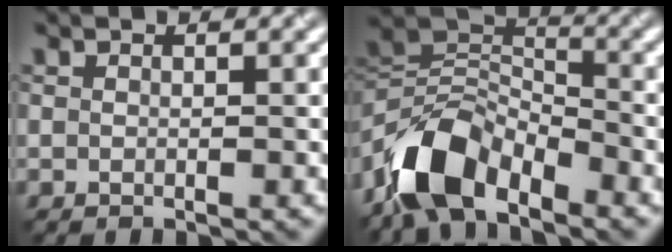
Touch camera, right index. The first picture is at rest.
{"total": 8.3, "force": [-5.7, 4.1, 4.6], "torque": [-0.081, 0.001, -0.117]}